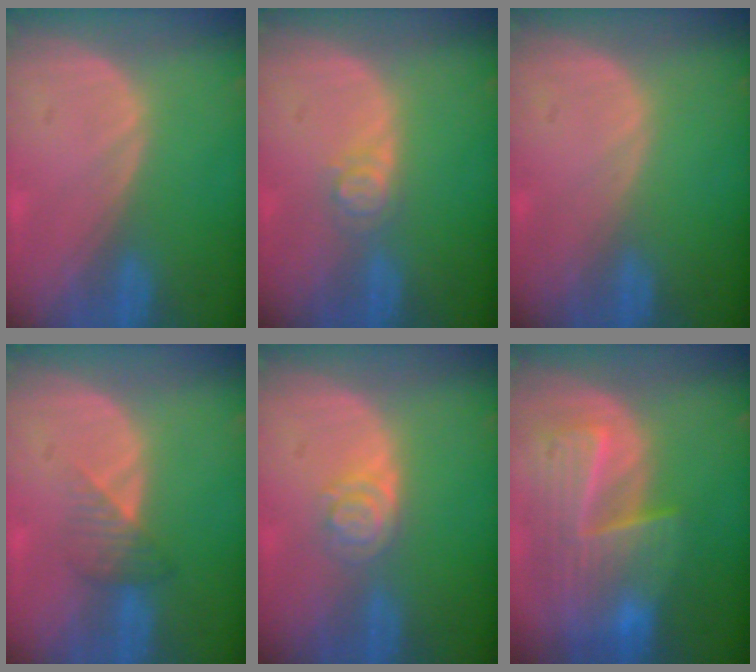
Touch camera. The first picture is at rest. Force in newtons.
{"total": 2.6, "press": 2.6, "slide": 0.3}
{"total": 0.0}
{"total": 3.3, "press": 3.0, "slide": 1.2}
{"total": 3.9, "press": 3.5, "slide": 1.7}
{"total": 9.9, "press": 8.5, "slide": 5.0}